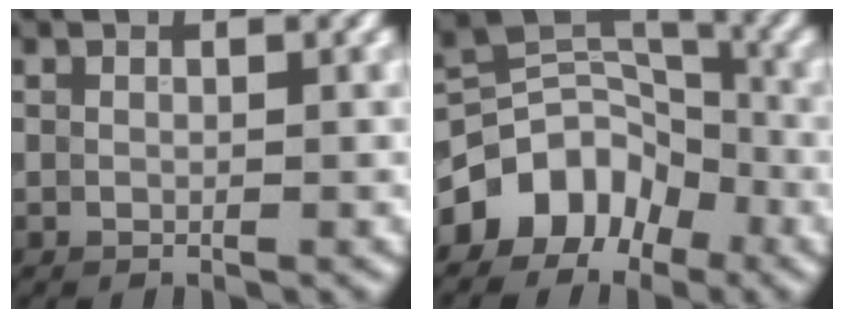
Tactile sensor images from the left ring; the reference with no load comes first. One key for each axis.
{"total": 6.3, "fx": -3.6, "fy": 4.6, "fz": 2.5, "tx": -0.021, "ty": 0.006, "tz": -0.075}